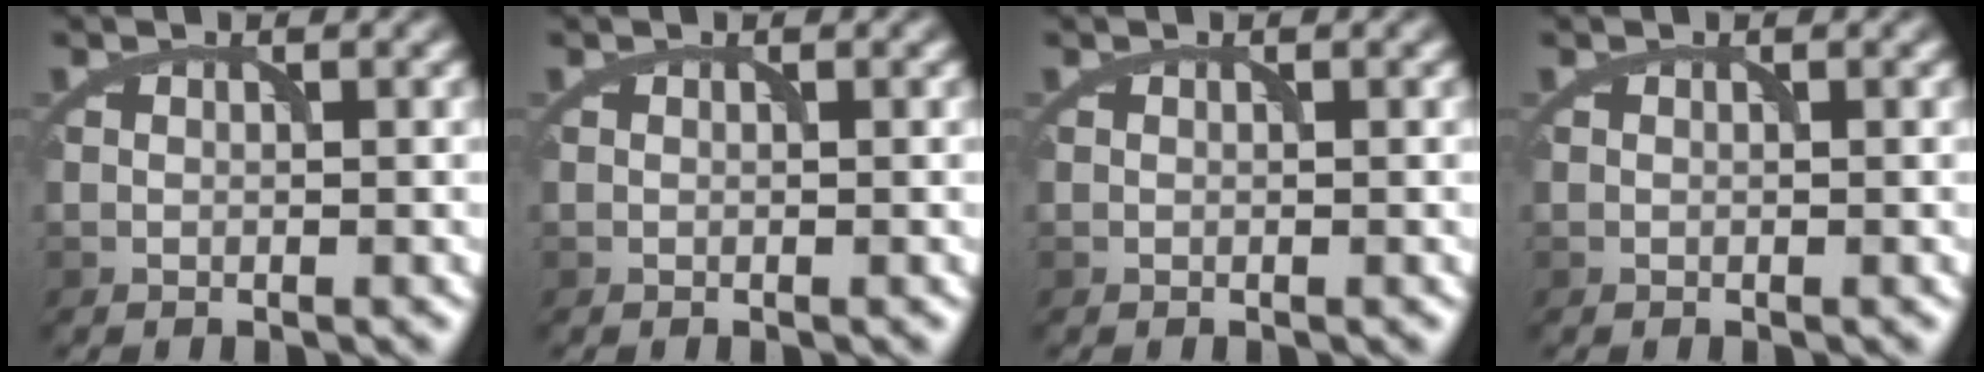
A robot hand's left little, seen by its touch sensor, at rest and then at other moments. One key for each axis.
{"total": 0.0}
{"total": 0.0}
{"total": 0.0}